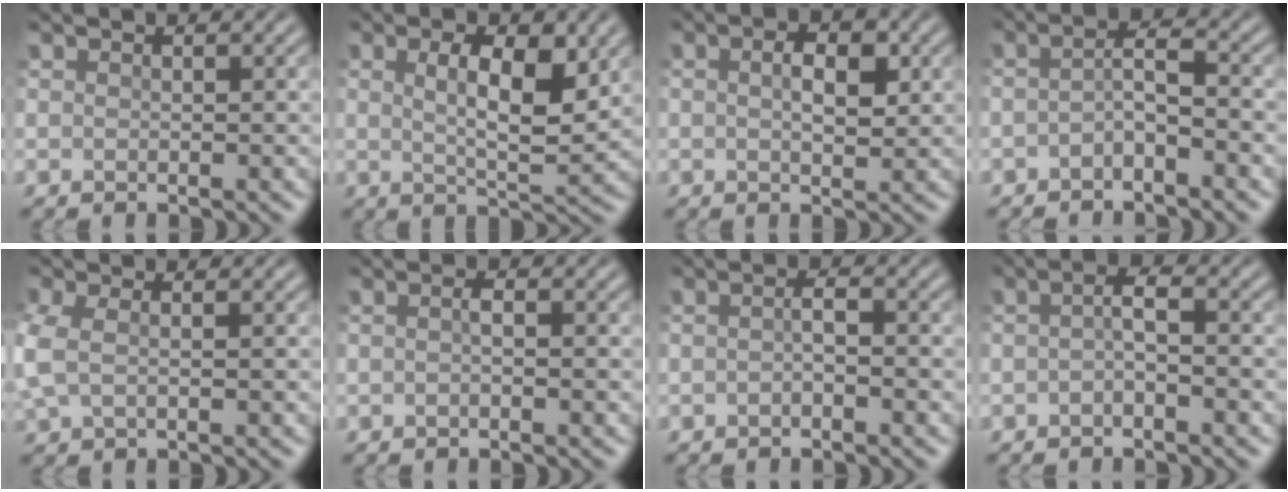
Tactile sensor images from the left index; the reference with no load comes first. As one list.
[{"total": 5.5, "force": [1.4, 1.8, 5.0], "torque": [-0.082, -0.005, 0.022]}, {"total": 3.4, "force": [0.5, 1.7, 2.9], "torque": [-0.044, -0.006, 0.008]}, {"total": 2.3, "force": [-1.4, 0.6, 1.7], "torque": [-0.035, 0.006, -0.034]}, {"total": 2.8, "force": [-0.2, 1.7, 2.3], "torque": [-0.073, 0.002, -0.010]}, {"total": 0.9, "force": [-0.5, 0.2, 0.7], "torque": [-0.017, 0.001, -0.012]}, {"total": 1.3, "force": [-0.8, 0.3, 1.0], "torque": [-0.022, 0.001, -0.019]}, {"total": 1.9, "force": [-0.9, 0.5, 1.6], "torque": [-0.034, 0.004, -0.022]}]